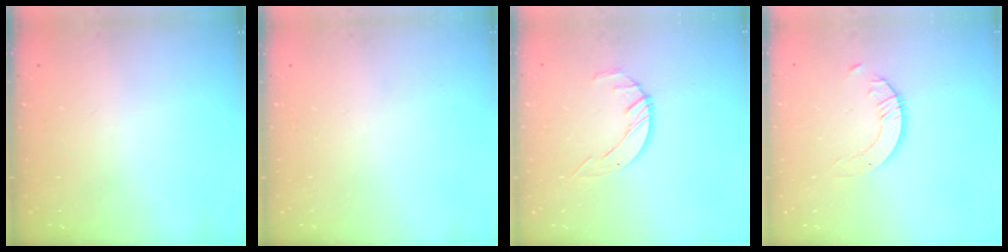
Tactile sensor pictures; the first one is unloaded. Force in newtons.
{"total": 0.0}
{"total": 3.2, "press": 3.2, "slide": 0.4}
{"total": 2.3, "press": 2.3, "slide": 0.2}